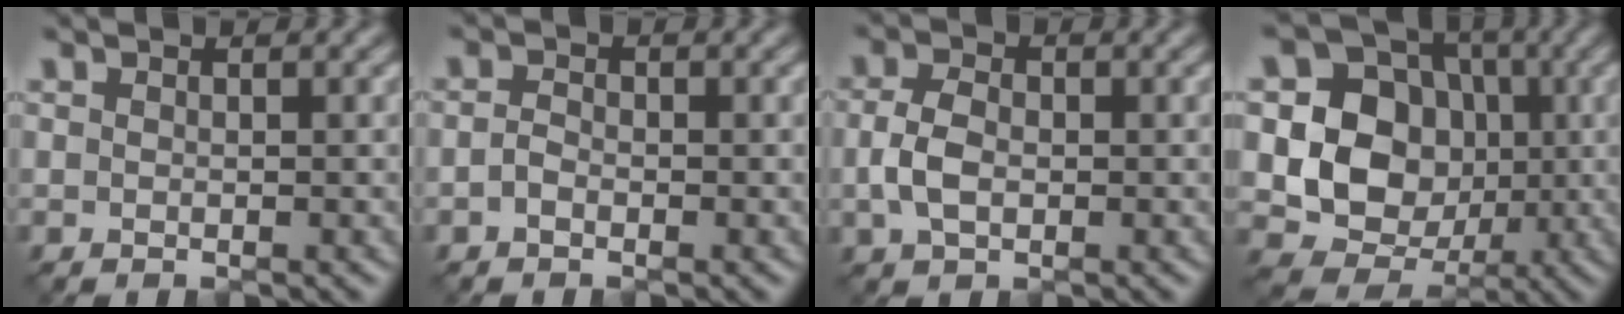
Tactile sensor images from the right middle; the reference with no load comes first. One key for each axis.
{"total": 1.2, "fx": -0.7, "fy": 0.7, "fz": 0.6, "tx": -0.012, "ty": 0.000, "tz": -0.020}
{"total": 3.0, "fx": -0.5, "fy": 2.1, "fz": 2.1, "tx": -0.049, "ty": 0.000, "tz": -0.015}
{"total": 9.1, "fx": -0.1, "fy": 8.1, "fz": 4.3, "tx": -0.069, "ty": -0.008, "tz": -0.012}